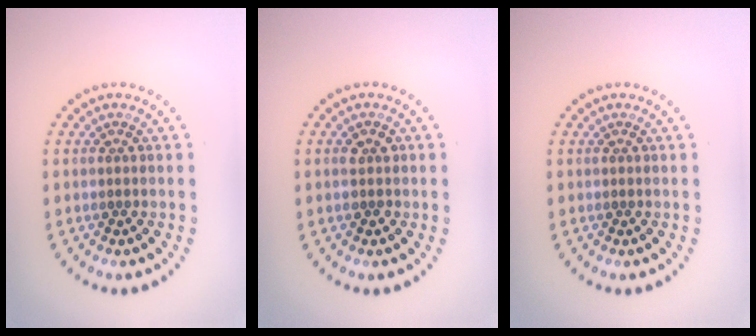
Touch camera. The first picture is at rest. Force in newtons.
{"total": 1.4, "press": 1.4, "slide": 0.2}
{"total": 0.0}